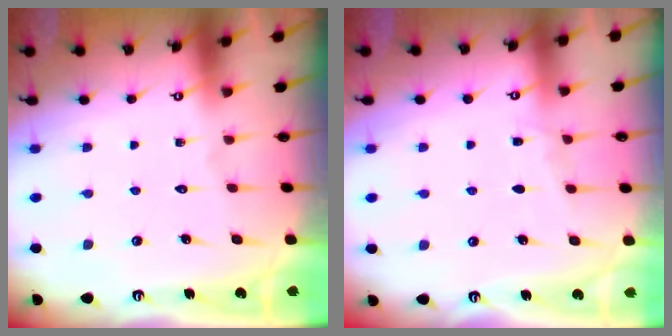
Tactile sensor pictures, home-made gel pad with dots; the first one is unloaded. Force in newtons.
{"total": 3.1, "press": 3.1, "slide": 0.4}